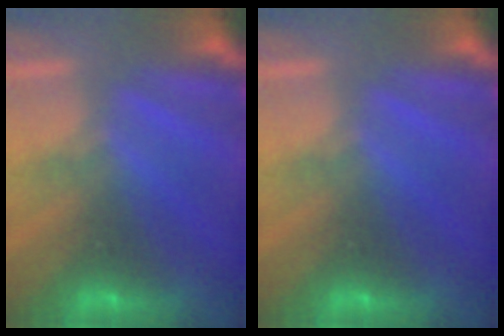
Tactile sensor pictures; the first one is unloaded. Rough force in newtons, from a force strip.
{"total": 0.0}